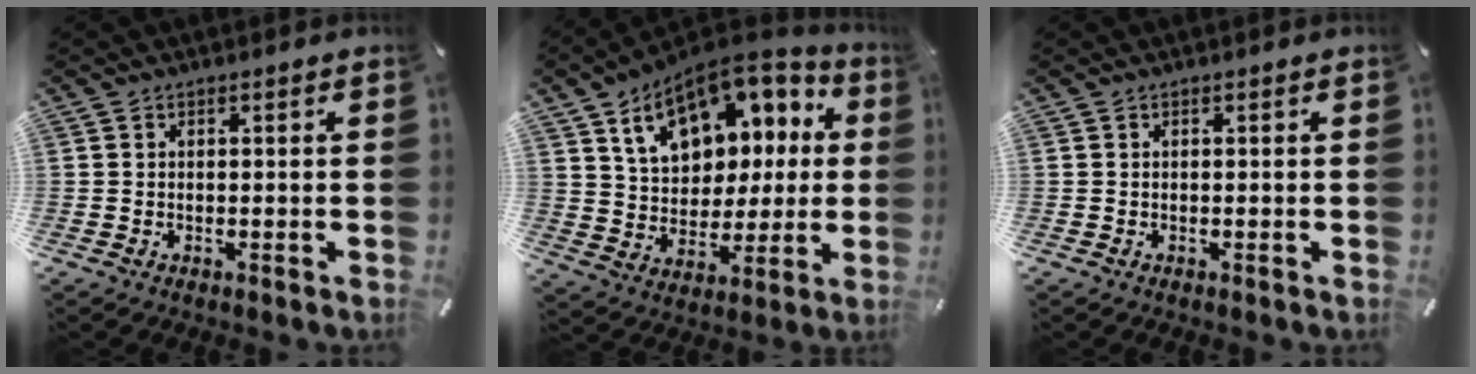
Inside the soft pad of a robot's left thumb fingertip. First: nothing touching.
{"total": 15.4, "force": [8.0, 10.8, 7.5], "torque": [-0.127, -0.043, 0.148]}
{"total": 0.0}